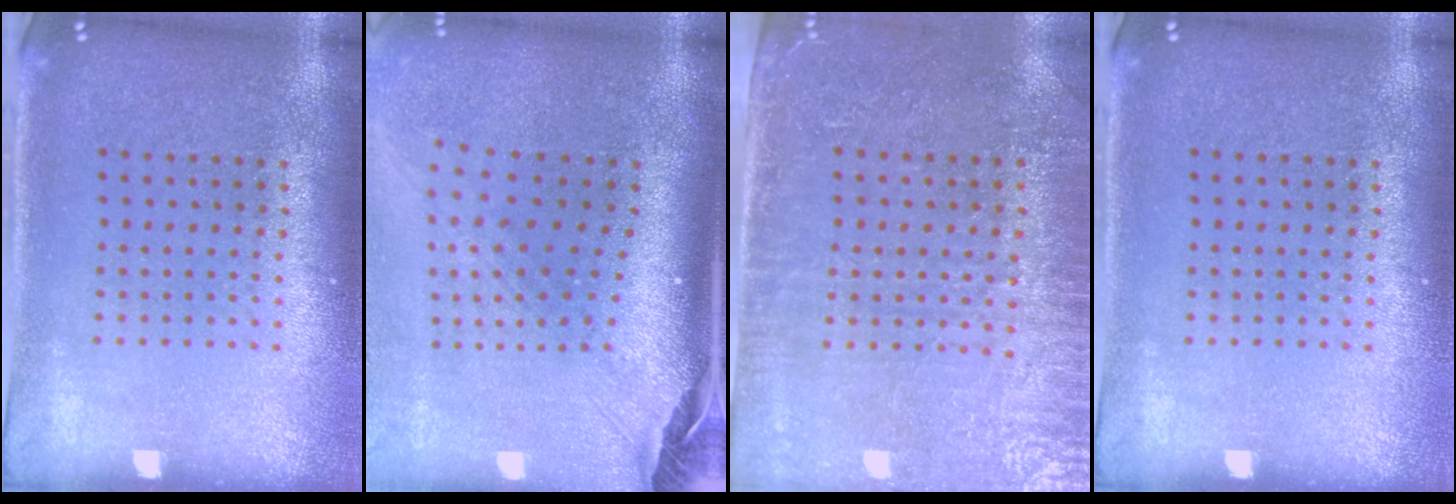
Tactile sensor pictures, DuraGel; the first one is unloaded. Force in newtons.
{"total": 3.0, "press": 2.1, "slide": 2.1}
{"total": 3.5, "press": 3.1, "slide": 1.7}
{"total": 0.0}